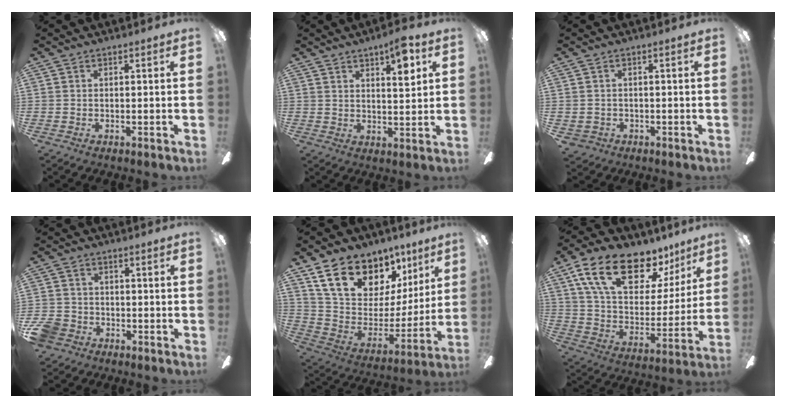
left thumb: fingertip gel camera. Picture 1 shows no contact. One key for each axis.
{"total": 8.0, "fx": 5.0, "fy": 2.1, "fz": 5.8, "tx": -0.082, "ty": -0.024, "tz": 0.079}
{"total": 1.4, "fx": -0.1, "fy": 1.4, "fz": 0.3, "tx": -0.008, "ty": 0.002, "tz": -0.005}
{"total": 5.6, "fx": -2.9, "fy": 4.4, "fz": 1.8, "tx": -0.056, "ty": 0.017, "tz": -0.057}
{"total": 19.0, "fx": 12.7, "fy": 11.3, "fz": 8.6, "tx": -0.153, "ty": -0.077, "tz": 0.240}
{"total": 21.2, "fx": 13.9, "fy": 10.3, "fz": 12.3, "tx": -0.214, "ty": -0.076, "tz": 0.245}